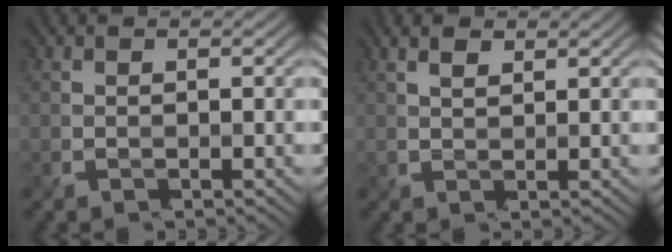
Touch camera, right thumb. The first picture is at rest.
{"total": 2.4, "force": [1.5, 0.6, 1.8], "torque": [-0.038, 0.006, 0.037]}